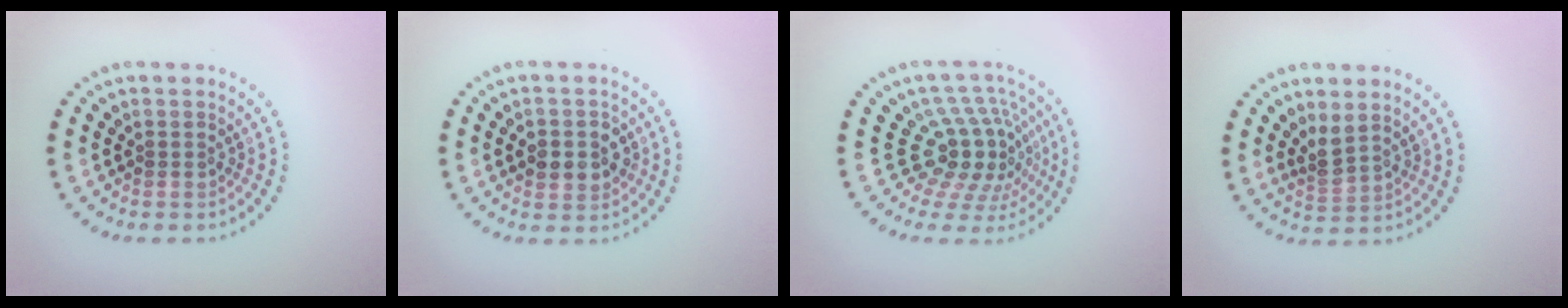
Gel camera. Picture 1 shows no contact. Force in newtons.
{"total": 2.8, "press": 2.8, "slide": 0.4}
{"total": 5.2, "press": 3.8, "slide": 3.6}
{"total": 2.0, "press": 1.5, "slide": 1.3}